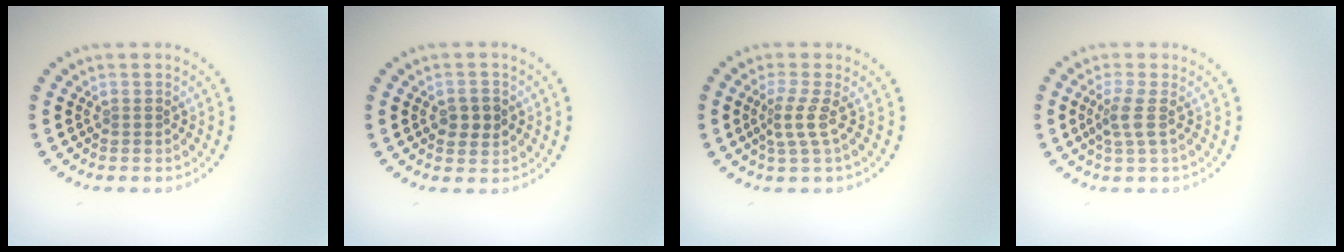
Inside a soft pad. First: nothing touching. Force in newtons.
{"total": 2.2, "press": 2.2, "slide": 0.2}
{"total": 2.3, "press": 1.4, "slide": 1.8}
{"total": 2.1, "press": 1.6, "slide": 1.3}